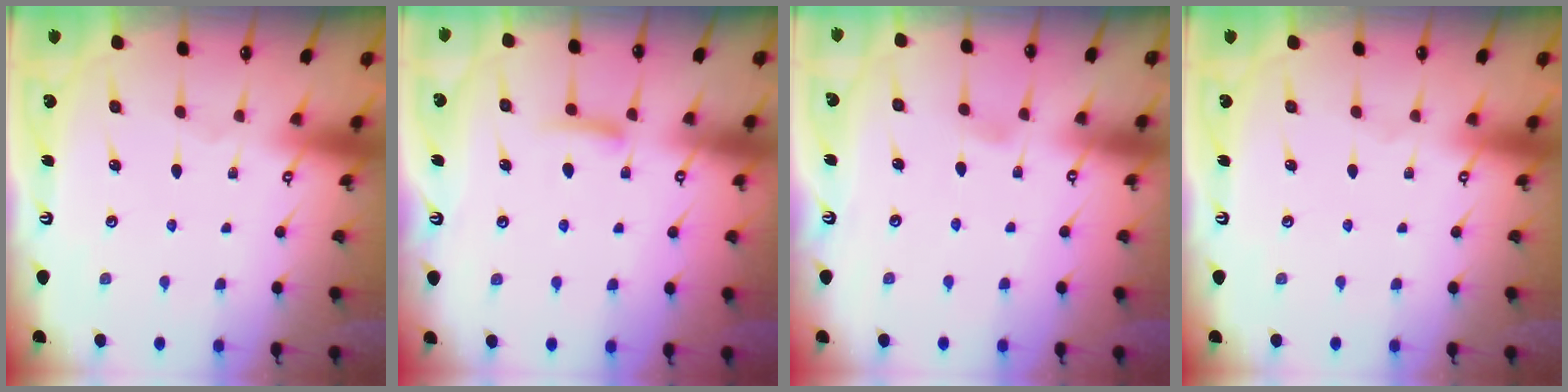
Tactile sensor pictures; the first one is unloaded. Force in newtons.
{"total": 6.8, "press": 6.7, "slide": 0.9}
{"total": 4.0, "press": 4.0, "slide": 0.5}
{"total": 0.0}